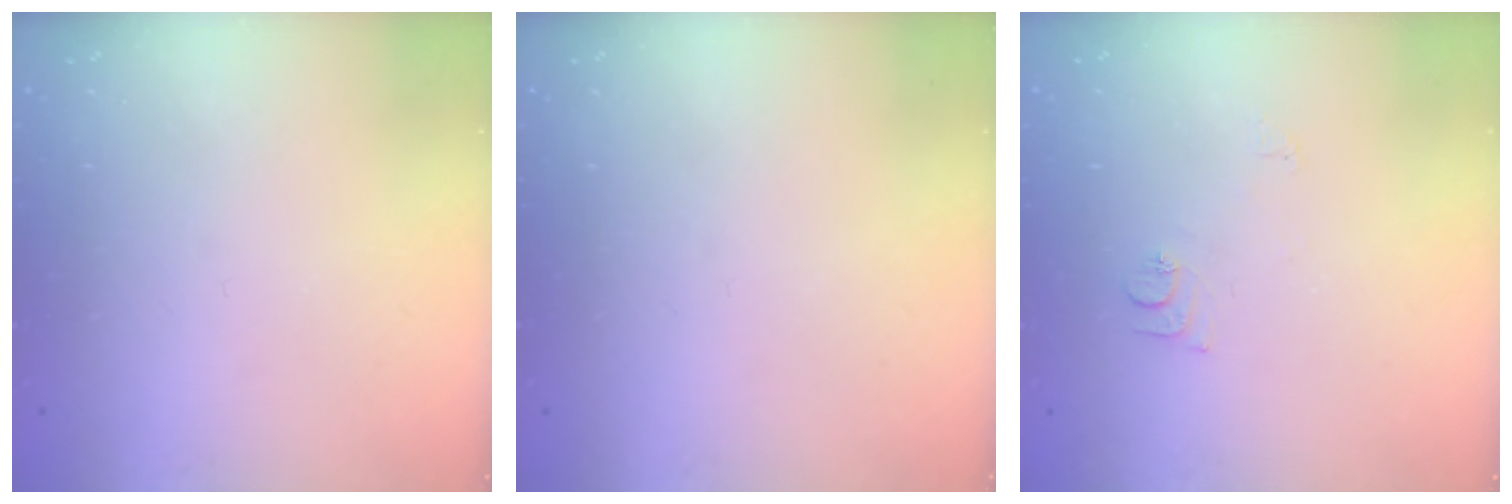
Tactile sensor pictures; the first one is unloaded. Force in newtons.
{"total": 0.0}
{"total": 6.7, "press": 6.7, "slide": 0.8}